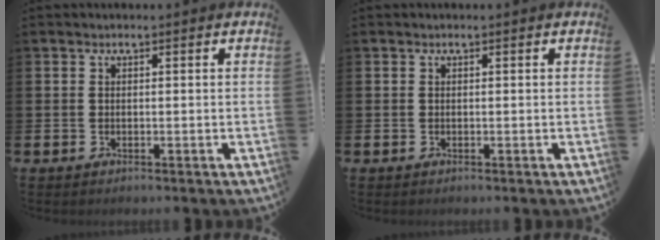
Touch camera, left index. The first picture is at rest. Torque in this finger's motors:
{"motor_torque": [-0.06, -0.05, 0.04, 0.02]}